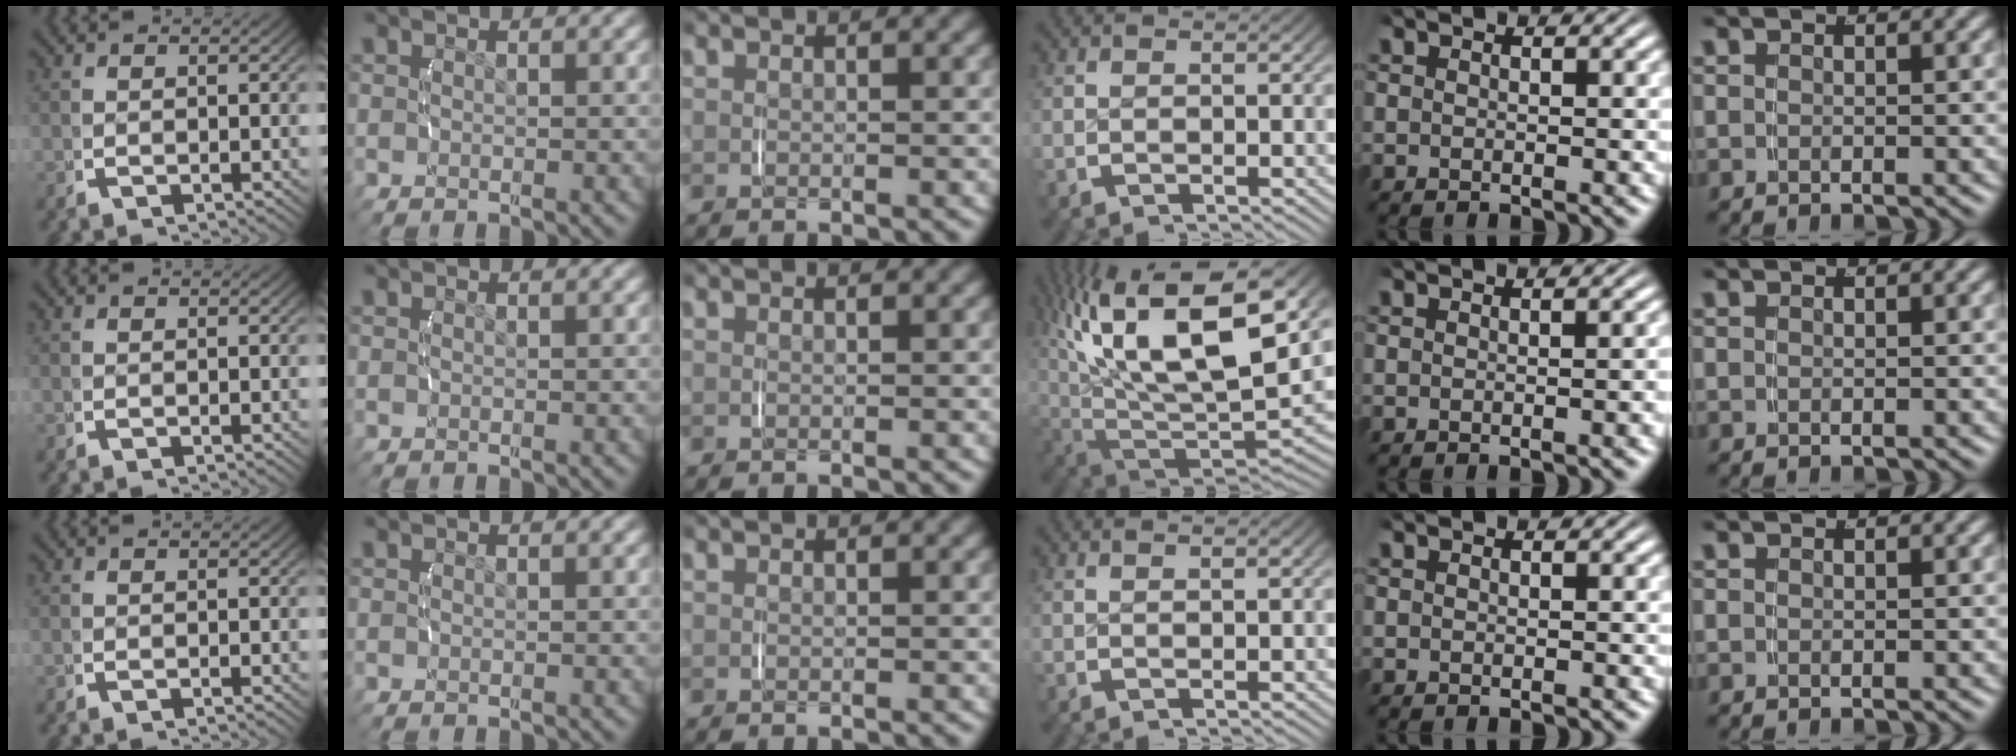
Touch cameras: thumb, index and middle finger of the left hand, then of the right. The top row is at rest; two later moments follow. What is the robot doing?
{"motion": "lift_and_place", "object": "string"}